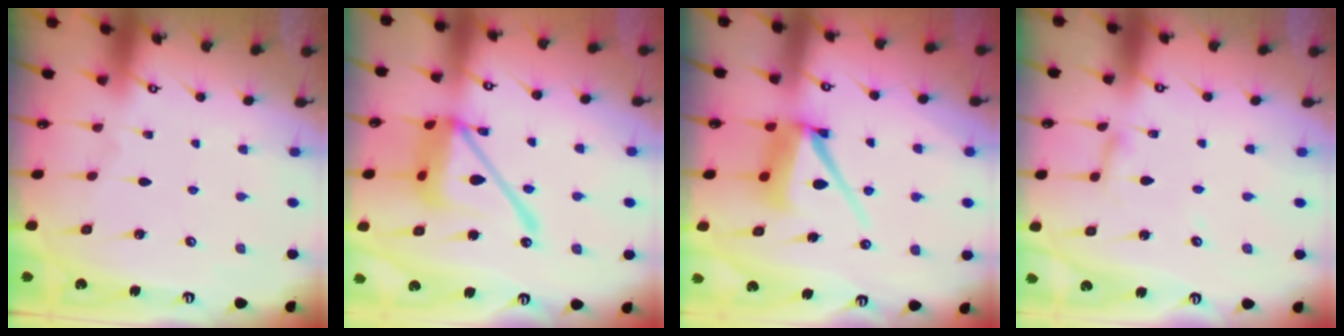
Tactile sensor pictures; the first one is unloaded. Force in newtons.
{"total": 18.2, "press": 18.1, "slide": 1.6}
{"total": 10.0, "press": 9.9, "slide": 1.0}
{"total": 2.4, "press": 2.4, "slide": 0.1}